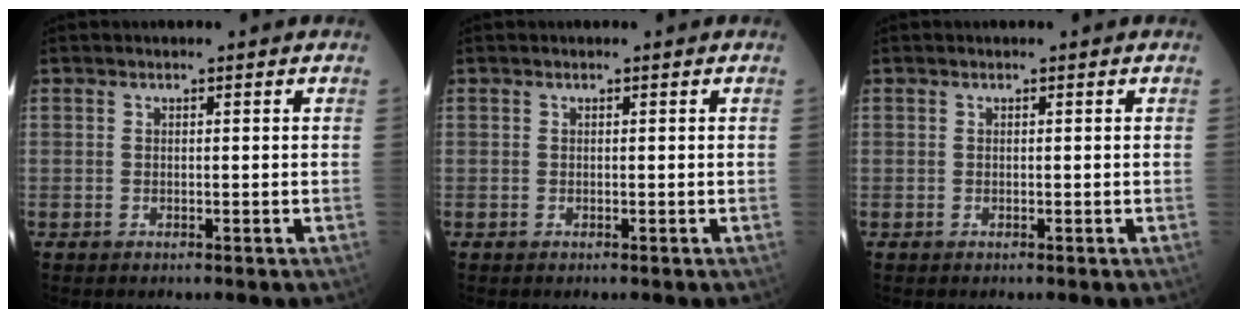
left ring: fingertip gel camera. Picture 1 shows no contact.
{"total": 0.0}
{"total": 0.0}